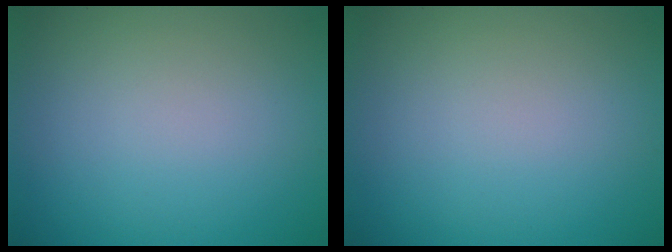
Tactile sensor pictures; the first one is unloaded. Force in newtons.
{"total": 0.0}